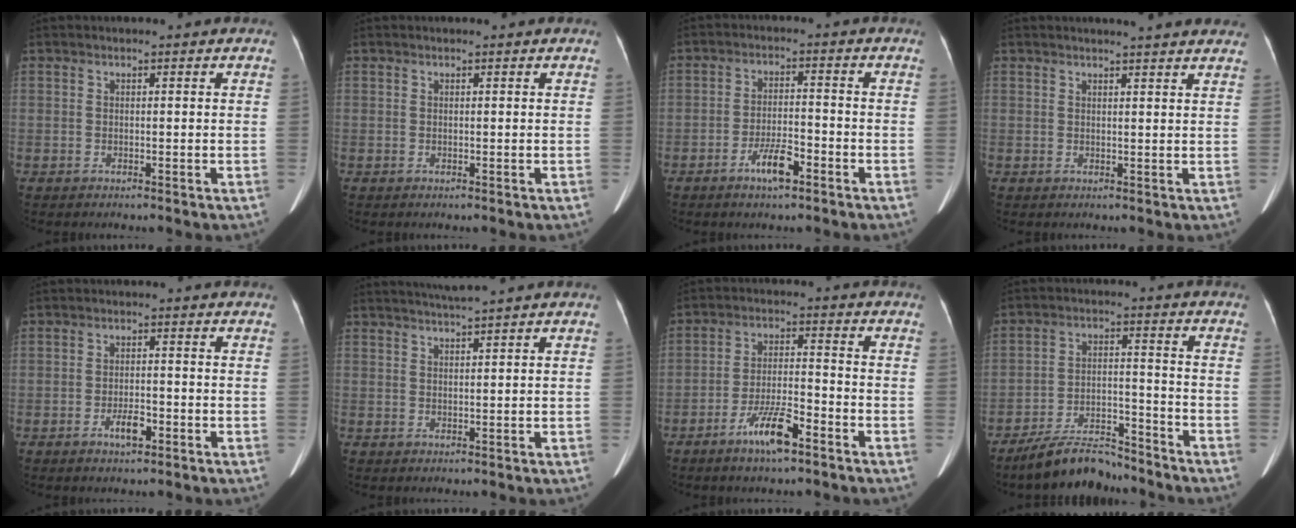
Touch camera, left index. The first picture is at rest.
{"total": 0.0}
{"total": 5.1, "force": [-3.3, 1.1, 3.7], "torque": [-0.074, -0.002, -0.056]}
{"total": 9.0, "force": [8.2, 0.4, 3.8], "torque": [-0.044, 0.009, 0.078]}
{"total": 3.1, "force": [-1.9, 1.0, 2.3], "torque": [-0.044, 0.000, -0.029]}
{"total": 3.1, "force": [2.7, -1.1, 1.2], "torque": [-0.019, 0.006, 0.051]}
{"total": 7.5, "force": [-5.0, 1.2, 5.5], "torque": [-0.111, -0.005, -0.087]}
{"total": 9.3, "force": [-8.6, 2.1, 2.9], "torque": [-0.059, -0.001, -0.148]}